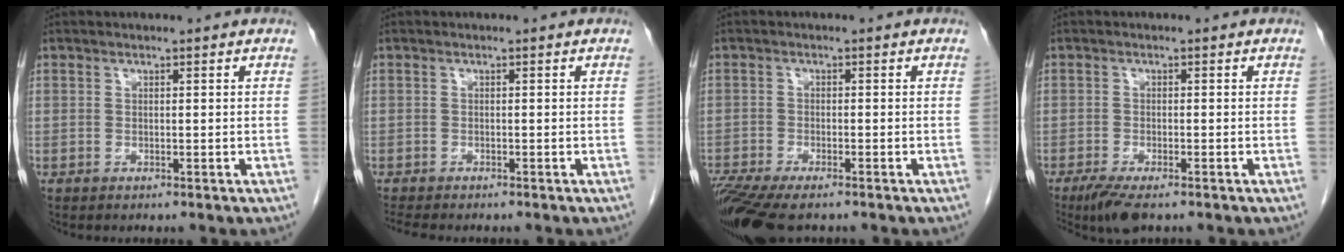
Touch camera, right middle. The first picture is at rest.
{"total": 3.6, "force": [-3.2, 0.6, 1.7], "torque": [-0.030, -0.012, -0.048]}
{"total": 9.5, "force": [-7.4, 2.2, 5.6], "torque": [-0.105, -0.016, -0.125]}
{"total": 5.0, "force": [-3.6, 1.1, 3.4], "torque": [-0.062, -0.013, -0.058]}